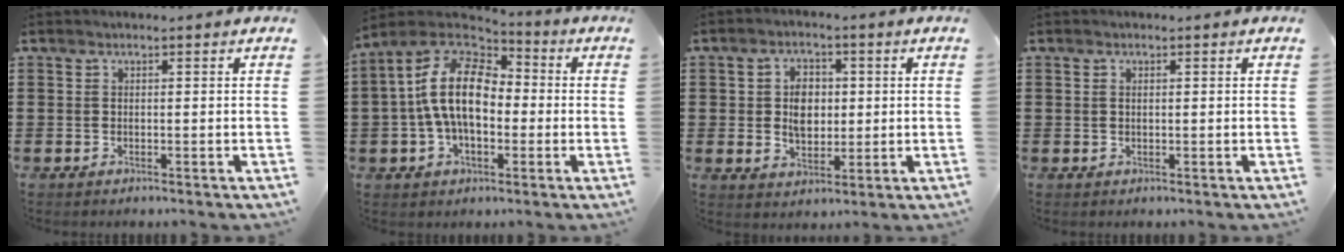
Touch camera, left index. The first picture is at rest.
{"total": 13.5, "force": [0.5, 7.6, 11.1], "torque": [-0.263, -0.004, -0.003]}
{"total": 5.3, "force": [0.5, 3.6, 3.9], "torque": [-0.068, 0.009, 0.002]}
{"total": 0.8, "force": [0.2, 0.4, 0.6], "torque": [-0.014, 0.003, 0.003]}